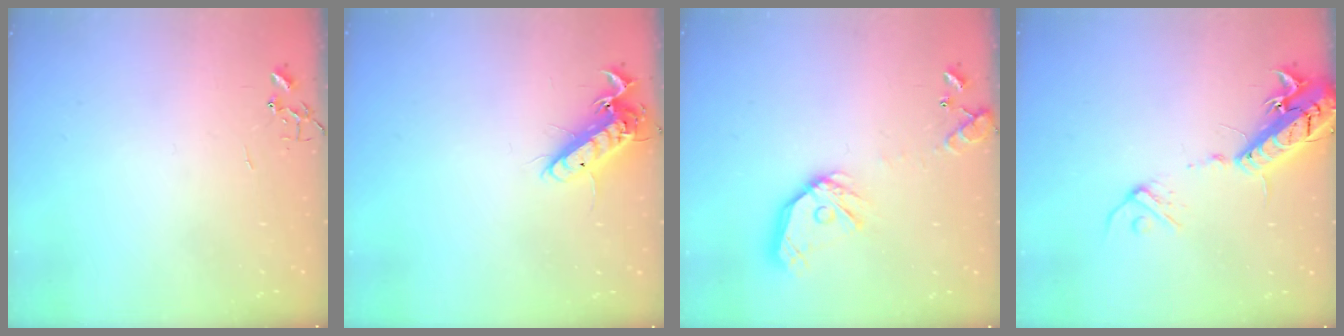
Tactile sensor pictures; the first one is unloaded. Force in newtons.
{"total": 13.0, "press": 12.8, "slide": 2.2}
{"total": 16.4, "press": 16.3, "slide": 2.4}
{"total": 17.4, "press": 17.0, "slide": 3.7}